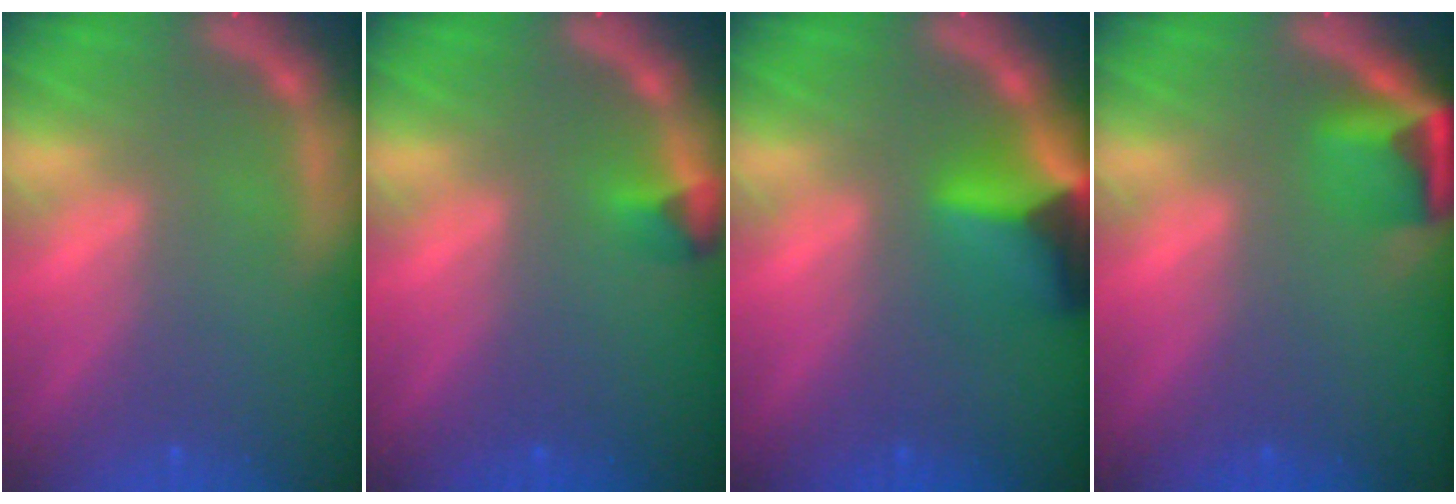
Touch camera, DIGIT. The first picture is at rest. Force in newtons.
{"total": 1.4}
{"total": 6.4}
{"total": 3.9}